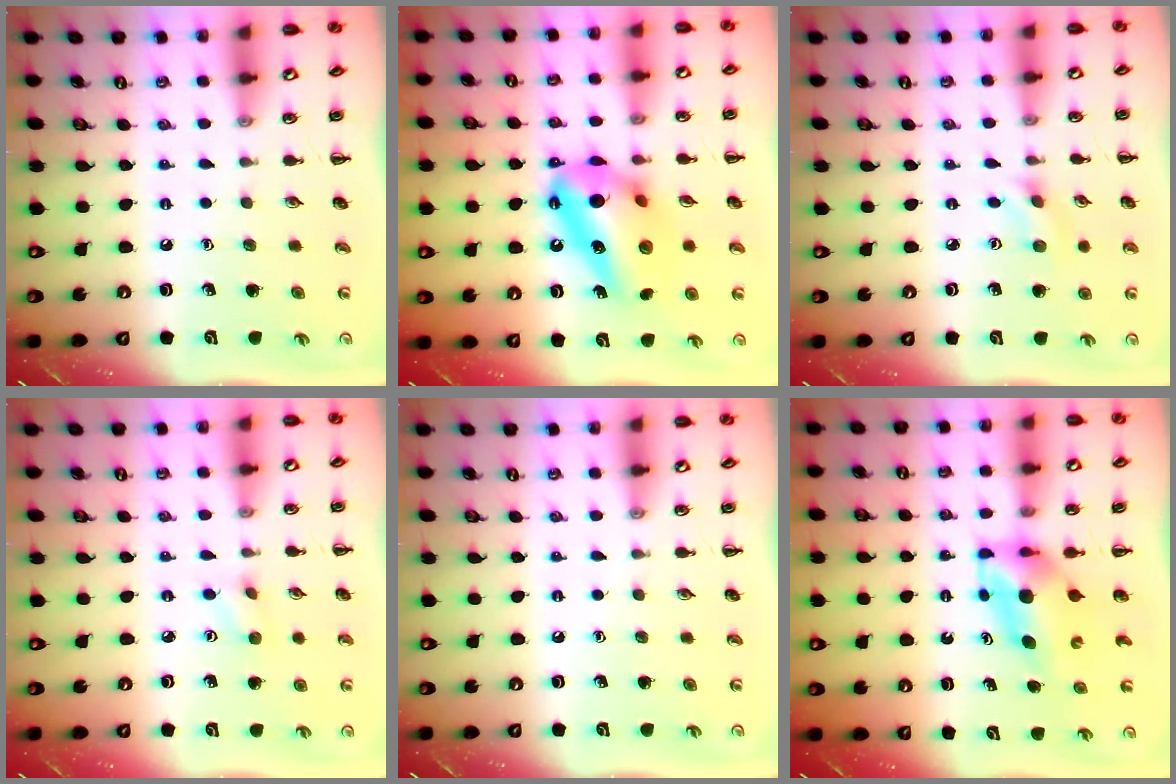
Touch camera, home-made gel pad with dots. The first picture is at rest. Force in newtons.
{"total": 17.9, "press": 17.9, "slide": 0.5}
{"total": 1.9, "press": 1.7, "slide": 0.8}
{"total": 3.2, "press": 3.1, "slide": 1.0}
{"total": 0.0}
{"total": 5.4, "press": 5.4, "slide": 0.7}